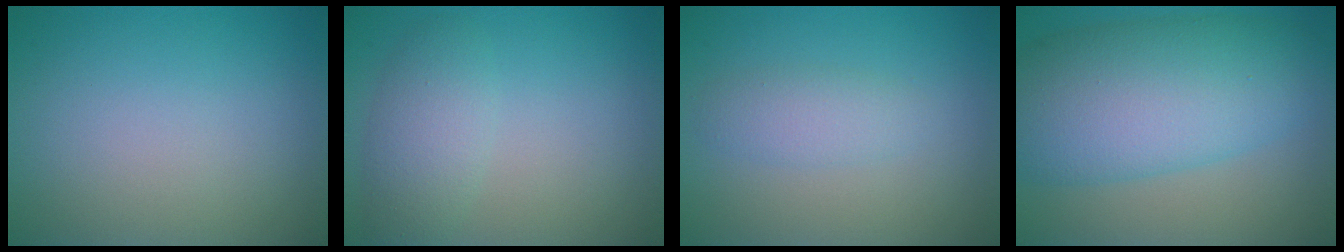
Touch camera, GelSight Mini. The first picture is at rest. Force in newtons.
{"total": 2.6, "press": 2.6, "slide": 0.2}
{"total": 2.0, "press": 2.0, "slide": 0.1}
{"total": 10.7, "press": 10.7, "slide": 0.4}